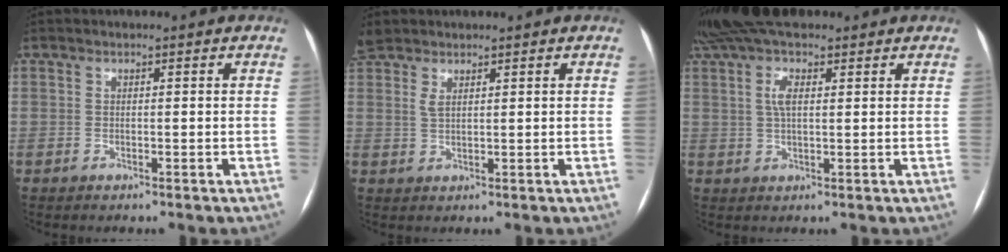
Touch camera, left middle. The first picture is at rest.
{"total": 5.1, "force": [3.7, 2.4, 2.5], "torque": [-0.075, 0.010, 0.085]}
{"total": 8.4, "force": [4.6, 3.0, 6.4], "torque": [-0.144, 0.030, 0.082]}